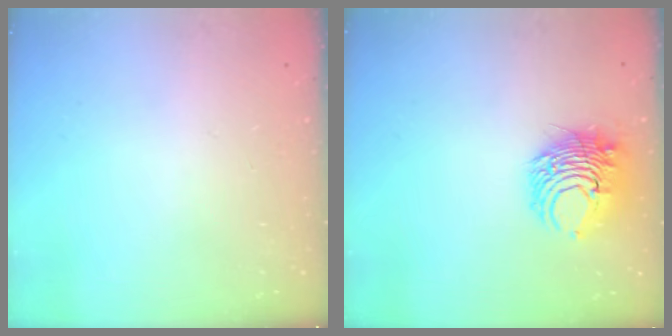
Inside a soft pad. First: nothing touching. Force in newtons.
{"total": 8.4, "press": 8.3, "slide": 1.2}